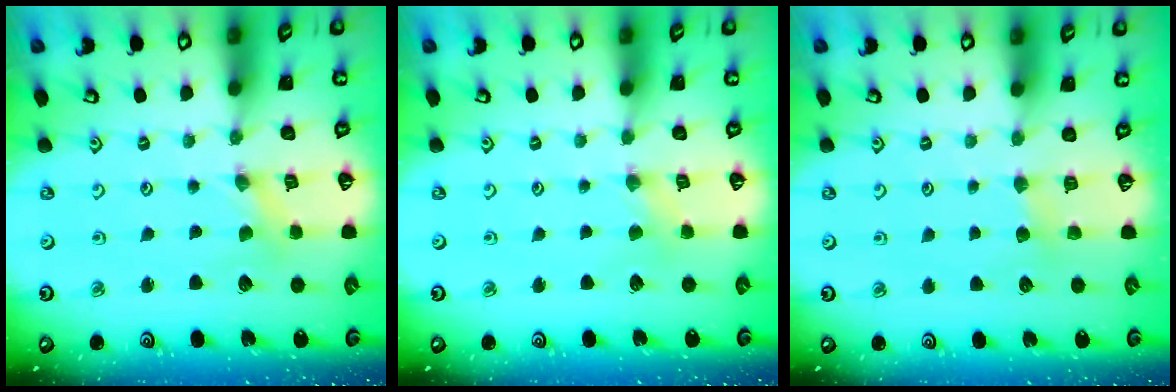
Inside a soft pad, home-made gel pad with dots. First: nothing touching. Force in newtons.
{"total": 2.6, "press": 2.5, "slide": 0.5}
{"total": 3.2, "press": 3.1, "slide": 0.5}